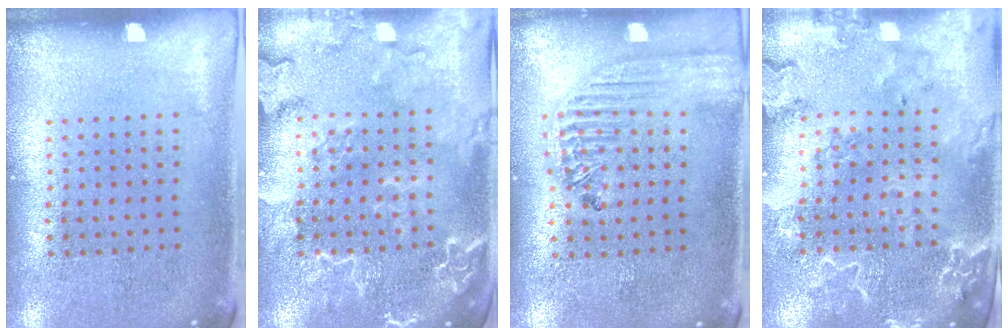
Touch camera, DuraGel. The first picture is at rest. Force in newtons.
{"total": 2.3, "press": 2.3, "slide": 0.2}
{"total": 1.9, "press": 1.7, "slide": 0.7}
{"total": 2.7, "press": 2.6, "slide": 0.8}